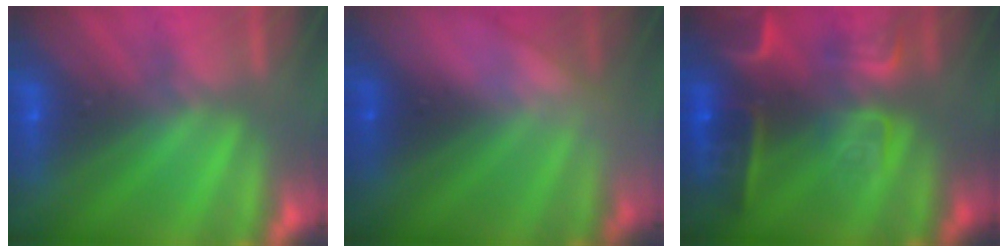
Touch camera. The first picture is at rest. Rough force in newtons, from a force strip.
{"total": 3.0}
{"total": 8.9}